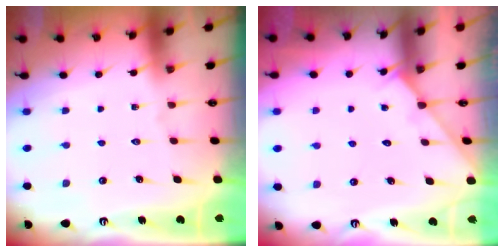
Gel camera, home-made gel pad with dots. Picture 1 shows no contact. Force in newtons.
{"total": 3.1, "press": 3.1, "slide": 0.3}